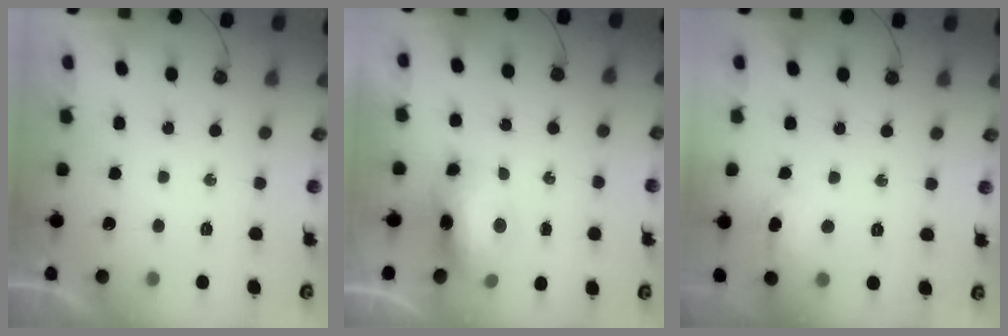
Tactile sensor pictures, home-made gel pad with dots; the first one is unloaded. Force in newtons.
{"total": 9.5, "press": 9.3, "slide": 2.0}
{"total": 5.3, "press": 5.1, "slide": 1.5}